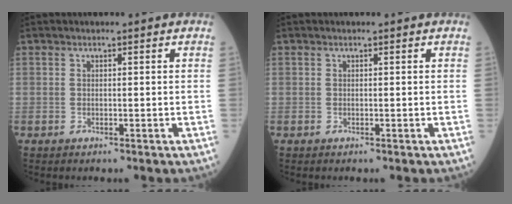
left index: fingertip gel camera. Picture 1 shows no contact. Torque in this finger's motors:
{"motor_torque": [0.00, 0.00, 0.00, 0.00]}